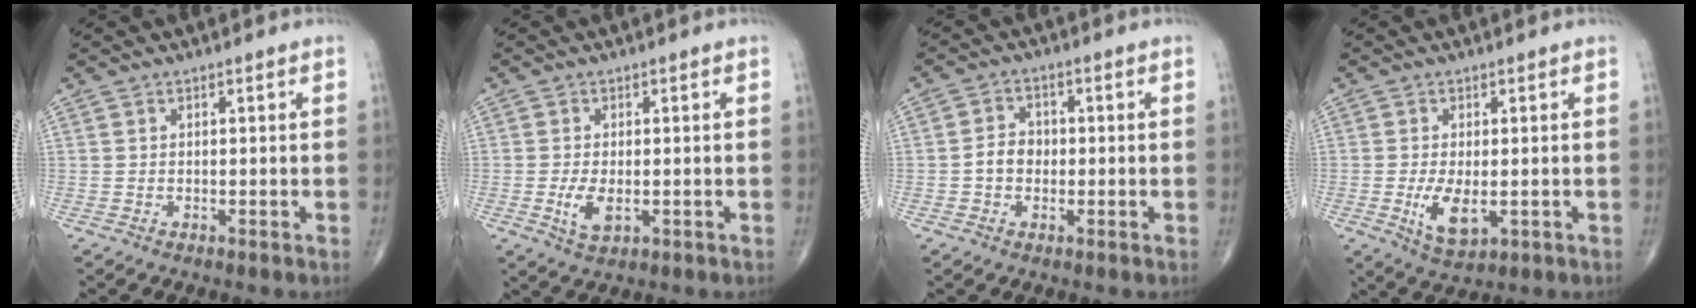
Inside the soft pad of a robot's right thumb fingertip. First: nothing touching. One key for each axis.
{"total": 4.1, "fx": -0.8, "fy": 2.1, "fz": 3.5, "tx": -0.067, "ty": -0.008, "tz": -0.010}
{"total": 4.2, "fx": -0.6, "fy": 3.5, "fz": 2.3, "tx": -0.027, "ty": 0.015, "tz": -0.017}
{"total": 5.9, "fx": -1.1, "fy": 2.8, "fz": 5.1, "tx": -0.090, "ty": -0.013, "tz": -0.009}